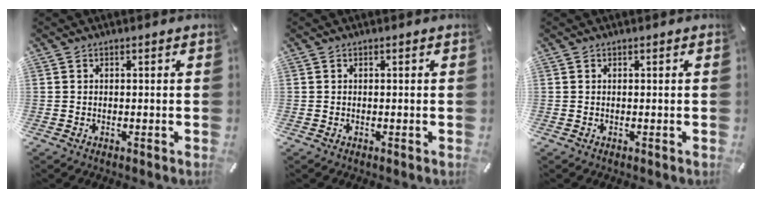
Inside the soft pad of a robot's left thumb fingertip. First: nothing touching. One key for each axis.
{"total": 0.0}
{"total": 0.0}